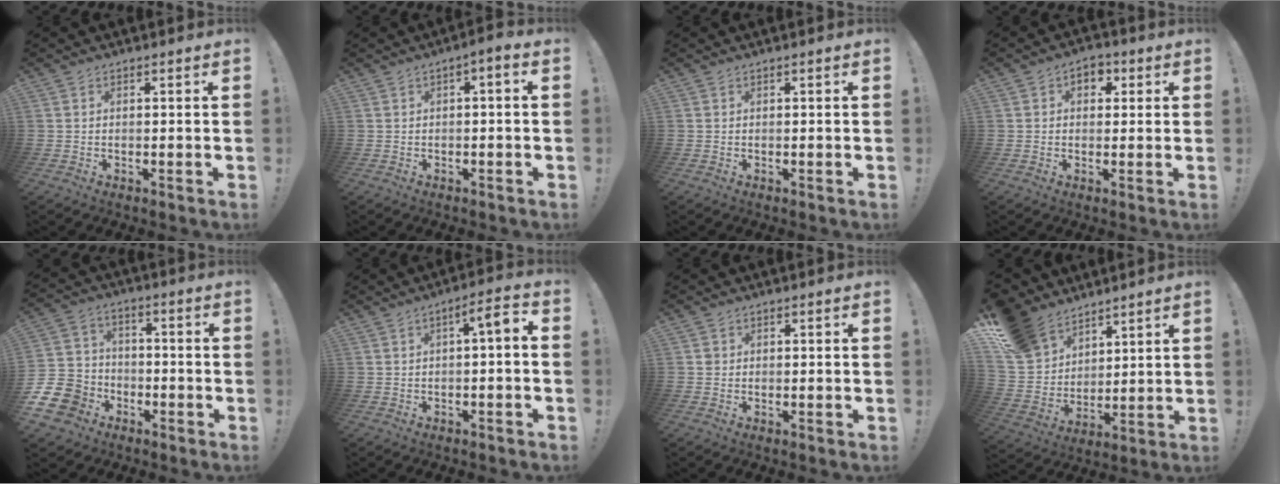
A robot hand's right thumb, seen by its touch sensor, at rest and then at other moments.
{"total": 2.8, "force": [-1.2, 0.7, 2.4], "torque": [-0.033, 0.008, -0.024]}
{"total": 0.0}
{"total": 4.7, "force": [1.4, 3.5, 2.7], "torque": [-0.026, 0.001, 0.021]}
{"total": 13.4, "force": [-6.1, 10.9, 4.7], "torque": [-0.082, 0.044, -0.109]}
{"total": 5.0, "force": [-0.5, 1.1, 4.9], "torque": [-0.065, -0.001, -0.015]}
{"total": 0.9, "force": [0.2, 0.9, 0.2], "torque": [0.000, 0.002, 0.004]}
{"total": 14.8, "force": [10.4, 9.8, 4.2], "torque": [-0.082, -0.068, 0.205]}